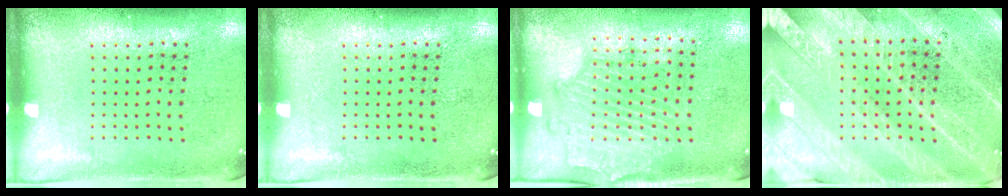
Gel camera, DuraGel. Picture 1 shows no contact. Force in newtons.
{"total": 0.0}
{"total": 1.7, "press": 1.5, "slide": 0.8}
{"total": 3.7, "press": 3.5, "slide": 1.4}